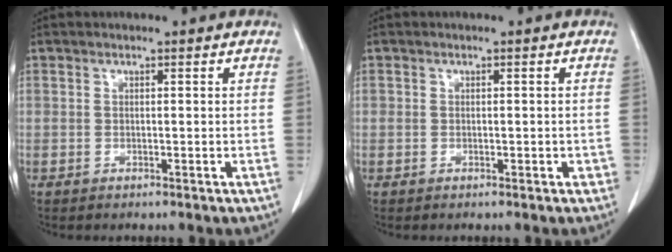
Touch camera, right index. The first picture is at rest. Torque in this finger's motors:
{"motor_torque": [-0.21, 0.38, 0.03, 0.01]}